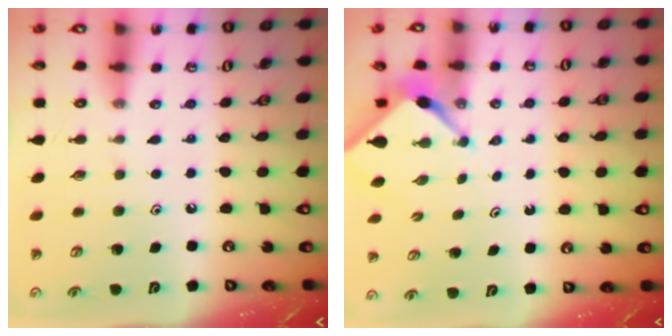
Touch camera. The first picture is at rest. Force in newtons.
{"total": 3.2, "press": 3.2, "slide": 0.3}